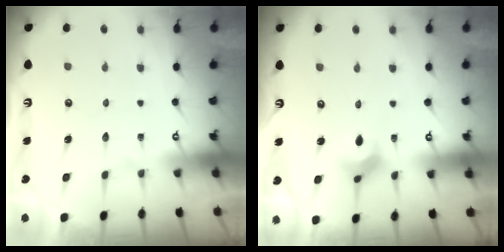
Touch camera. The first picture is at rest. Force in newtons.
{"total": 3.9, "press": 3.8, "slide": 0.8}